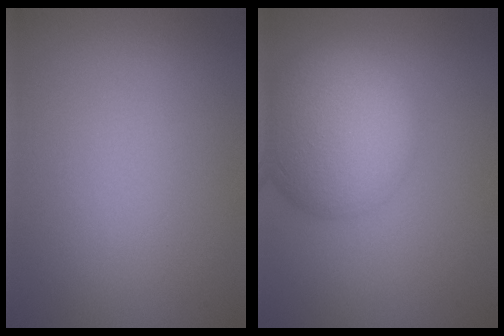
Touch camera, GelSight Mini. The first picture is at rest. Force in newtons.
{"total": 9.2, "press": 9.1, "slide": 0.6}